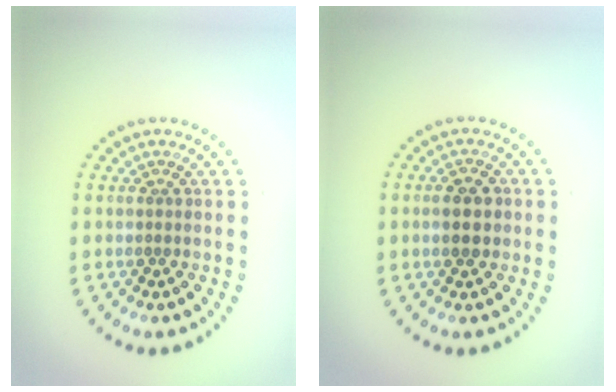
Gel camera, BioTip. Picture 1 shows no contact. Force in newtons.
{"total": 2.2, "press": 2.2, "slide": 0.1}